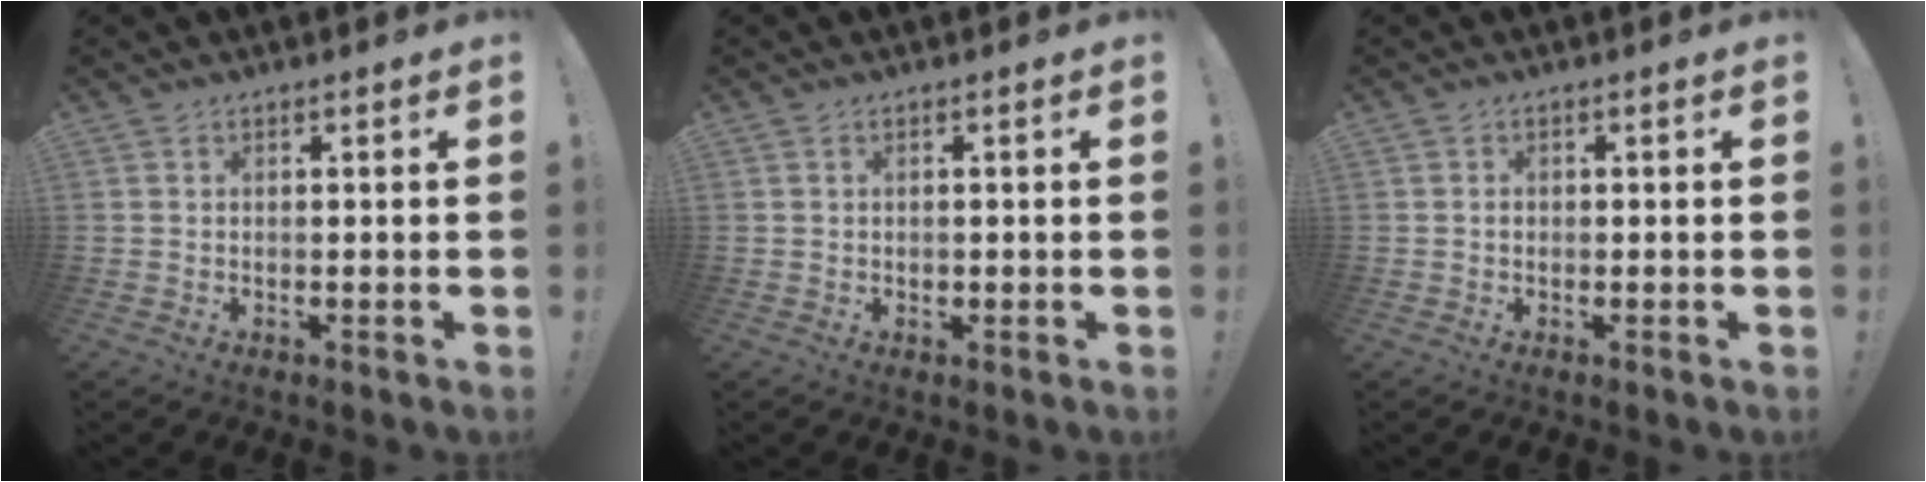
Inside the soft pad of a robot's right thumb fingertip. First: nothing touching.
{"total": 0.6, "force": [-0.1, 0.6, 0.2], "torque": [-0.004, 0.002, -0.003]}
{"total": 0.7, "force": [-0.2, 0.6, 0.2], "torque": [-0.011, 0.006, -0.003]}